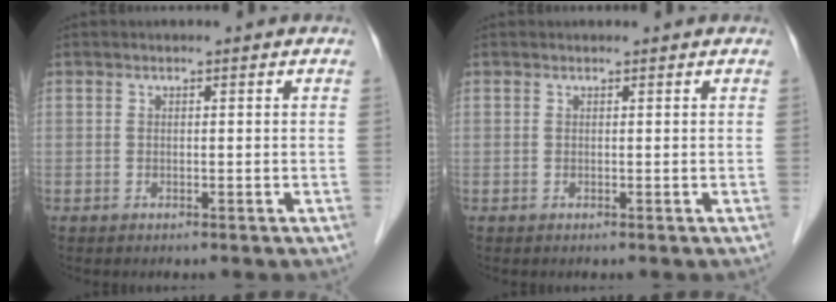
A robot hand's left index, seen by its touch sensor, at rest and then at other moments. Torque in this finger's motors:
{"motor_torque": [0.03, -0.03, -0.04, 0.00]}